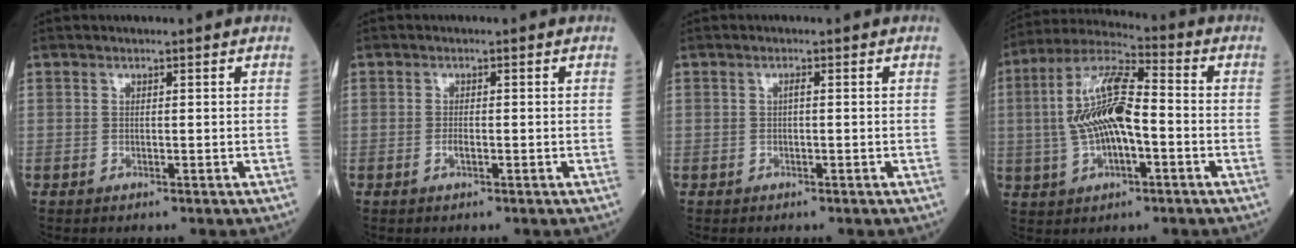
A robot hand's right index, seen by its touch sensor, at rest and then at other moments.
{"total": 1.0, "force": [-0.4, 0.2, 0.9], "torque": [-0.019, 0.000, -0.008]}
{"total": 0.7, "force": [0.0, 0.0, 0.7], "torque": [-0.013, 0.001, 0.000]}
{"total": 12.6, "force": [-0.8, 4.1, 12.0], "torque": [-0.250, 0.019, -0.015]}